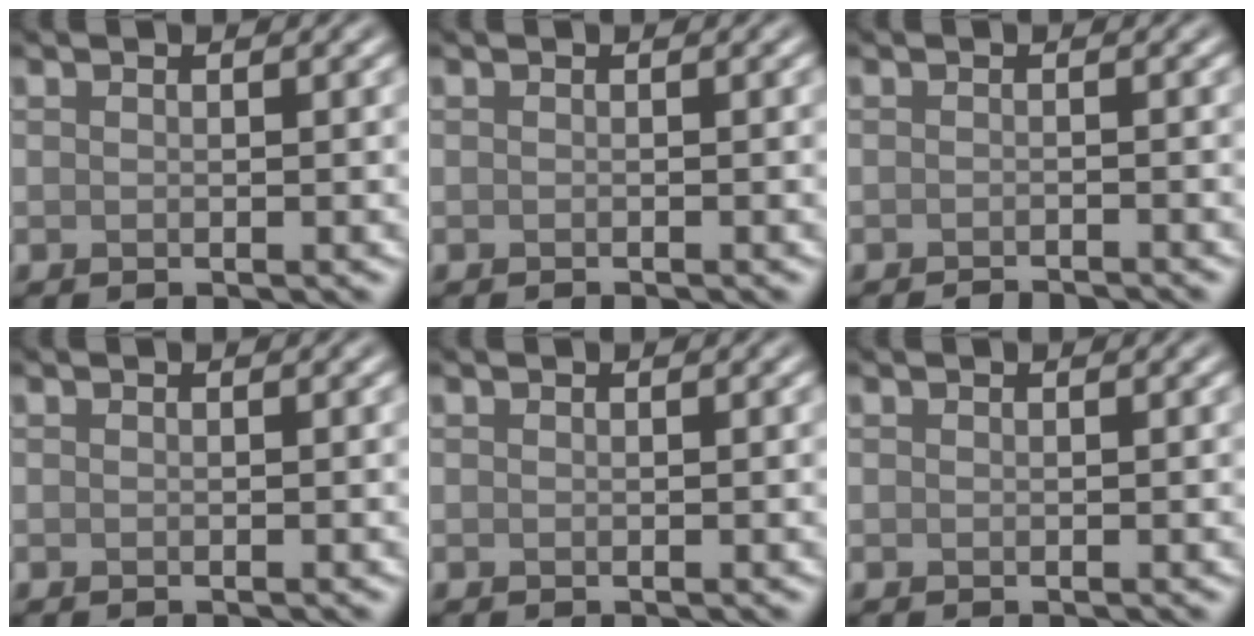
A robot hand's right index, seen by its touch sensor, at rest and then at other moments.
{"total": 0.6, "force": [-0.6, 0.1, 0.2], "torque": [0.004, 0.001, -0.009]}
{"total": 1.7, "force": [-1.6, 0.3, 0.6], "torque": [0.009, 0.000, -0.024]}
{"total": 0.0}
{"total": 0.0}
{"total": 0.0}